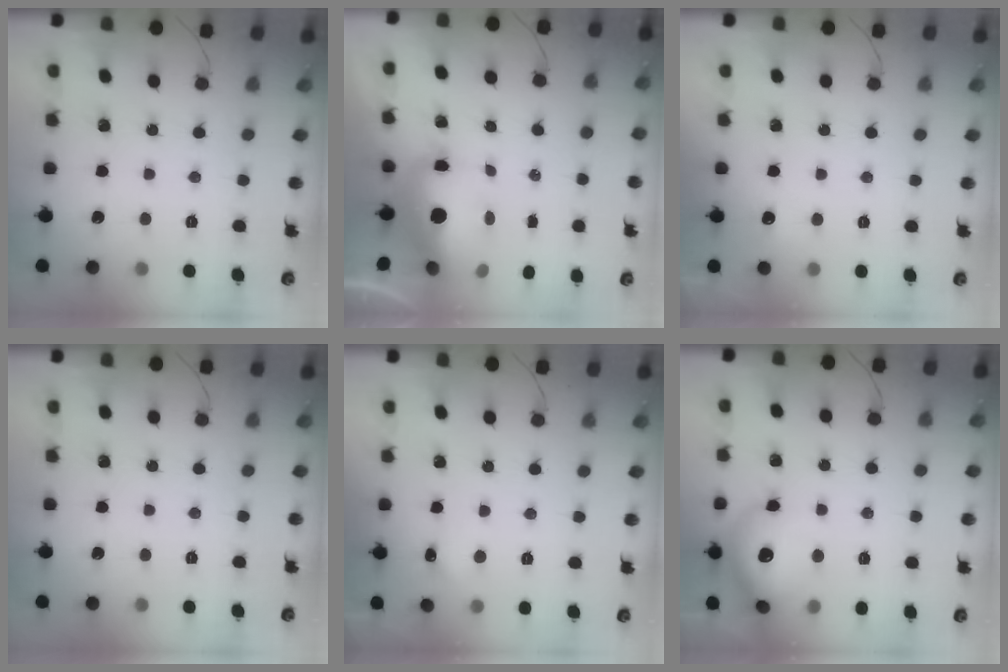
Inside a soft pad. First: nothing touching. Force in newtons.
{"total": 11.1, "press": 10.8, "slide": 2.6}
{"total": 3.4, "press": 3.0, "slide": 1.5}
{"total": 0.0}
{"total": 5.0, "press": 4.7, "slide": 1.5}
{"total": 16.8, "press": 15.9, "slide": 5.5}